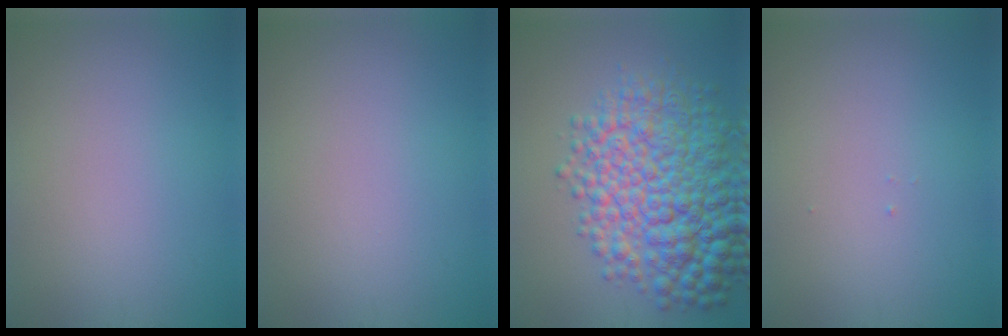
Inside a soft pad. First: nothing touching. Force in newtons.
{"total": 0.0}
{"total": 10.6, "press": 10.6, "slide": 0.2}
{"total": 0.0}